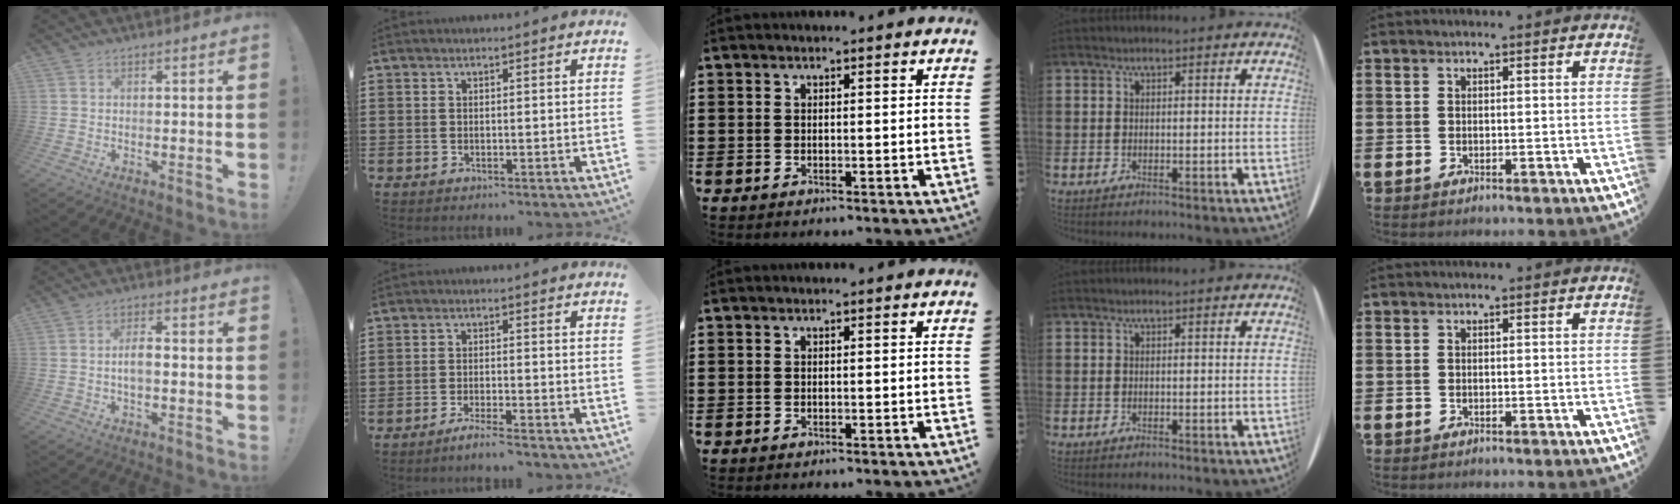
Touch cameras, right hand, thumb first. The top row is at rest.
{"thumb": {"total": 4.7, "force": [-0.8, 1.8, 4.2], "torque": [-0.090, 0.005, -0.021]}, "index": {"total": 2.8, "force": [-2.5, -0.5, 1.1], "torque": [-0.017, 0.000, -0.047]}}